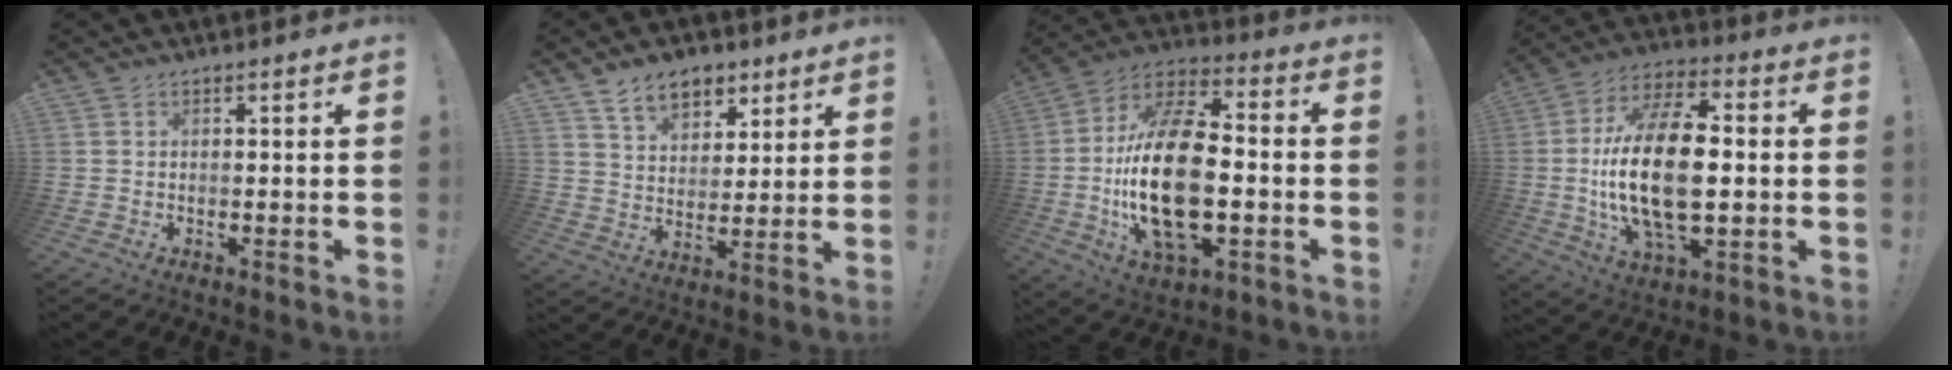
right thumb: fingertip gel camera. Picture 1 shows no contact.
{"total": 10.7, "force": [7.0, 6.8, 4.5], "torque": [-0.062, -0.037, 0.131]}
{"total": 25.8, "force": [-3.1, 13.6, 21.6], "torque": [-0.429, 0.013, -0.048]}
{"total": 23.3, "force": [-0.6, 11.4, 20.3], "torque": [-0.401, -0.002, -0.014]}